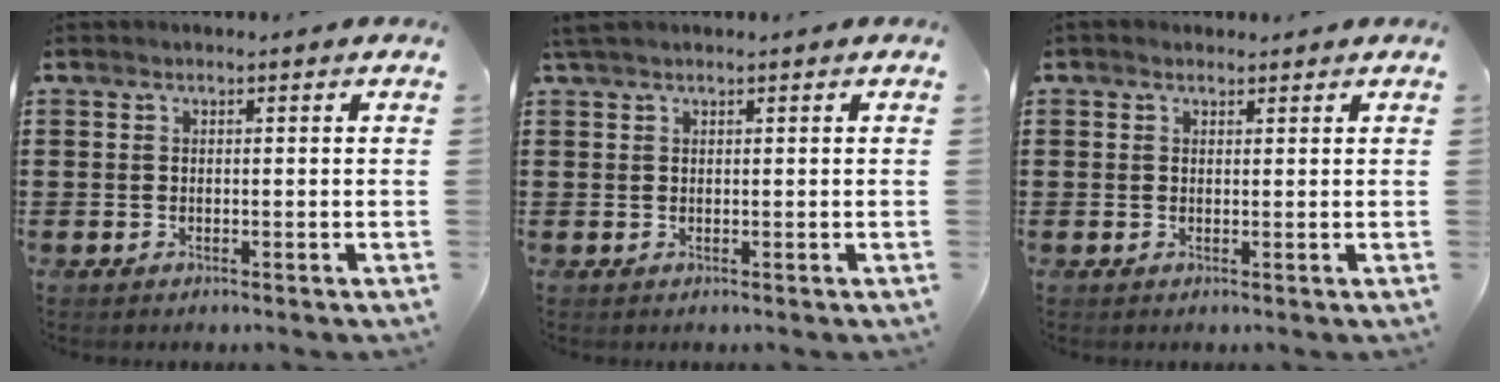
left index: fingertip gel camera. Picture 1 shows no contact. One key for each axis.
{"total": 1.2, "fx": 0.9, "fy": 0.2, "fz": 0.7, "tx": -0.016, "ty": 0.001, "tz": 0.017}
{"total": 1.0, "fx": 0.8, "fy": 0.5, "fz": 0.2, "tx": -0.005, "ty": 0.005, "tz": 0.016}